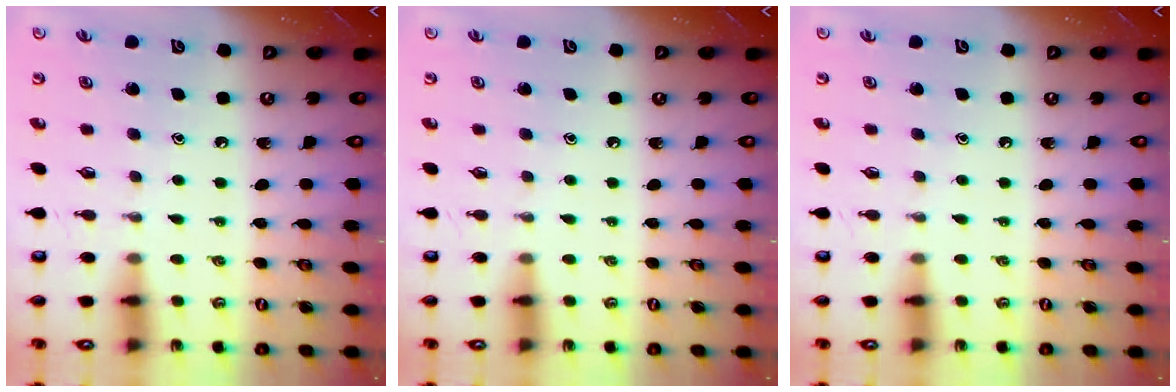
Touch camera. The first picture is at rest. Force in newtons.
{"total": 0.0}
{"total": 0.0}